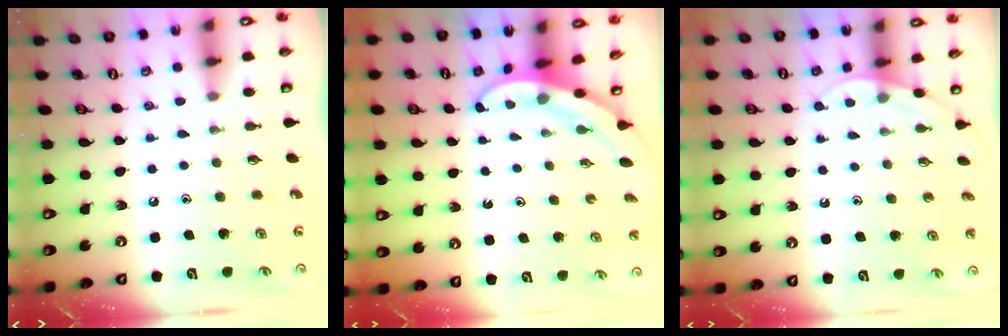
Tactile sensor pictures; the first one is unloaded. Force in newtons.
{"total": 3.2, "press": 3.2, "slide": 0.1}
{"total": 4.6, "press": 4.5, "slide": 0.4}